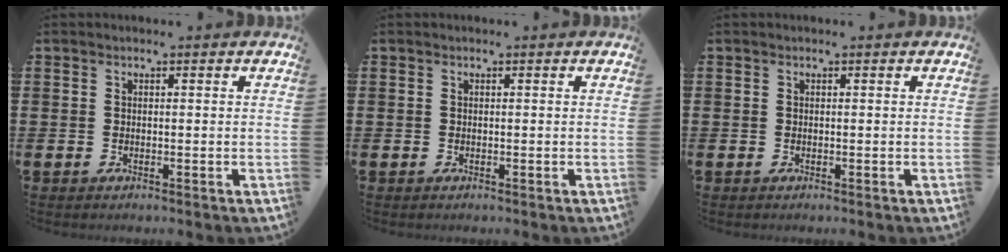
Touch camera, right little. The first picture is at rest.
{"total": 0.0}
{"total": 0.0}